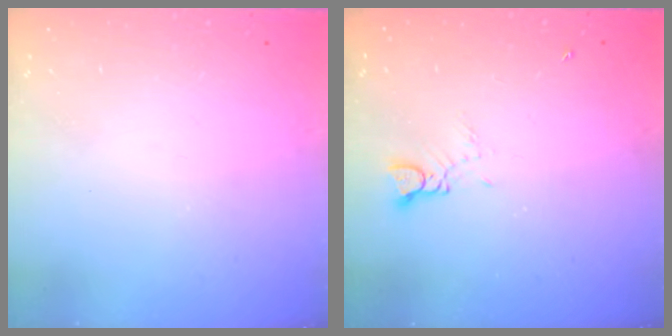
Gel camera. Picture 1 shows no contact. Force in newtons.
{"total": 1.9, "press": 1.9, "slide": 0.1}